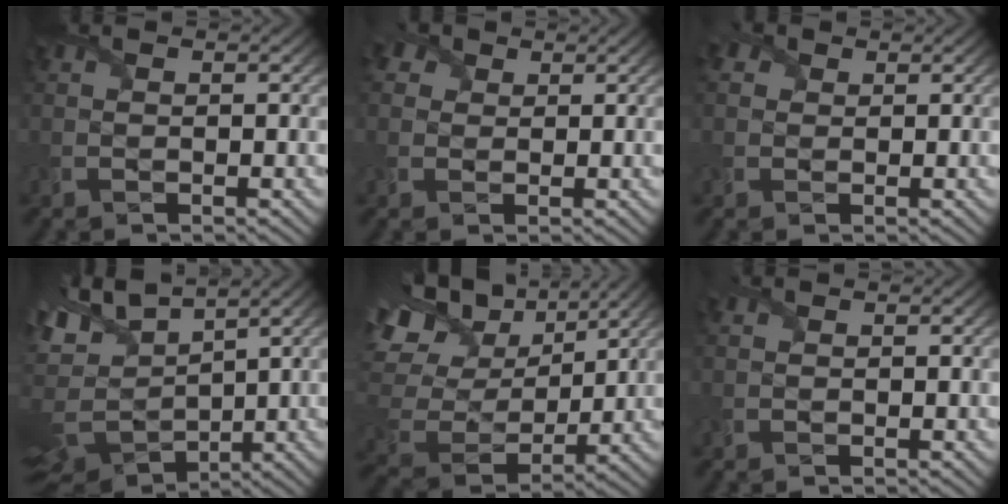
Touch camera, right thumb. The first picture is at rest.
{"total": 3.7, "force": [2.1, 2.8, 1.4], "torque": [-0.041, 0.001, 0.038]}
{"total": 2.4, "force": [1.1, 1.9, 0.9], "torque": [-0.027, 0.008, 0.016]}
{"total": 12.2, "force": [3.7, 7.0, 9.3], "torque": [-0.233, 0.000, 0.079]}
{"total": 16.1, "force": [7.5, 9.8, 10.3], "torque": [-0.258, 0.026, 0.139]}
{"total": 0.0}